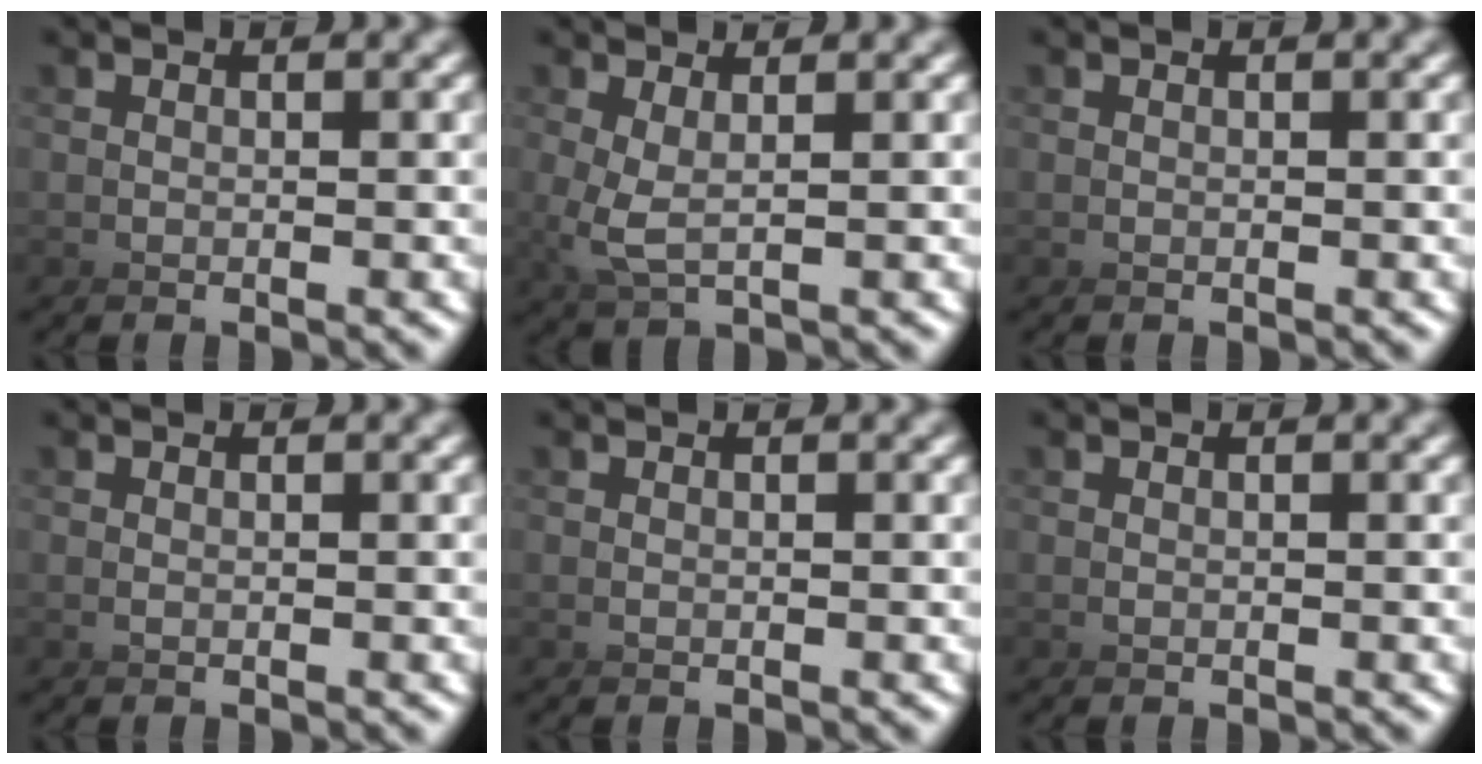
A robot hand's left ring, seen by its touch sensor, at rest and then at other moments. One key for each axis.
{"total": 1.6, "fx": 0.3, "fy": -0.6, "fz": 1.4, "tx": -0.067, "ty": -0.006, "tz": 0.010}
{"total": 0.0}
{"total": 0.6, "fx": 0.0, "fy": -0.6, "fz": 0.2, "tx": 0.004, "ty": 0.003, "tz": 0.001}
{"total": 0.0}
{"total": 0.0}